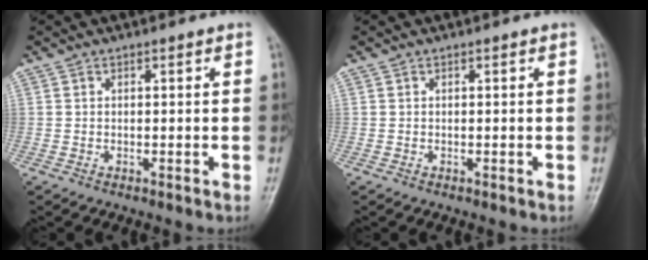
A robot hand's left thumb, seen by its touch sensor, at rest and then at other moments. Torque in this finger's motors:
{"motor_torque": [-0.02, 0.02, 0.00, 0.00, 0.00]}